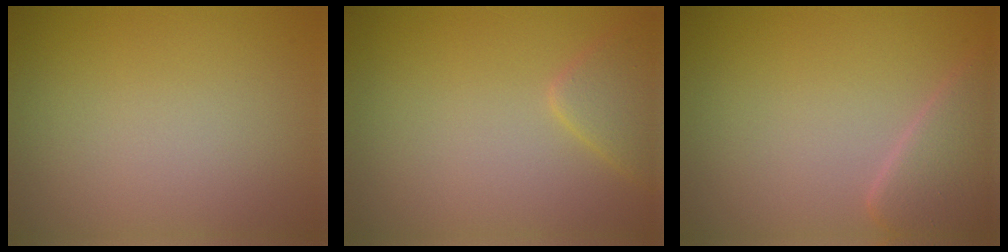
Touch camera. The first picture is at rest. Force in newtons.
{"total": 2.3, "press": 2.3, "slide": 0.1}
{"total": 3.5, "press": 3.5, "slide": 0.3}